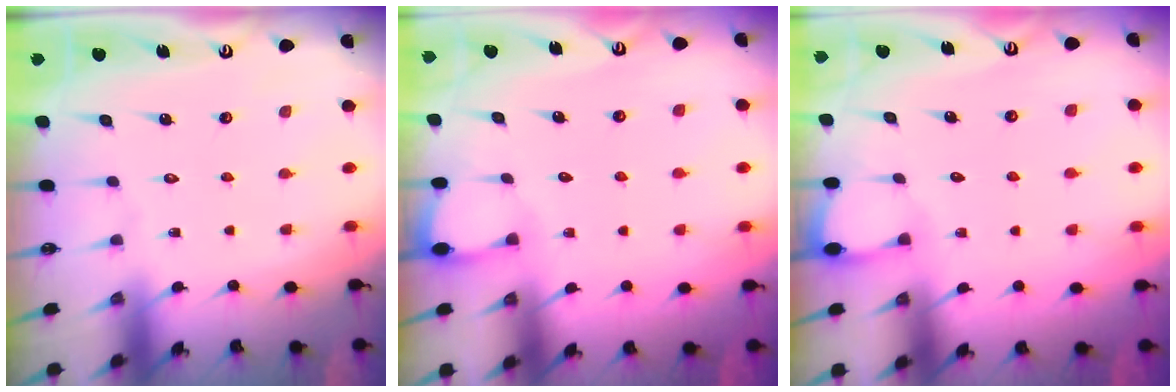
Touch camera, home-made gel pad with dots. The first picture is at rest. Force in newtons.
{"total": 2.5, "press": 2.4, "slide": 0.4}
{"total": 2.5, "press": 2.4, "slide": 0.4}